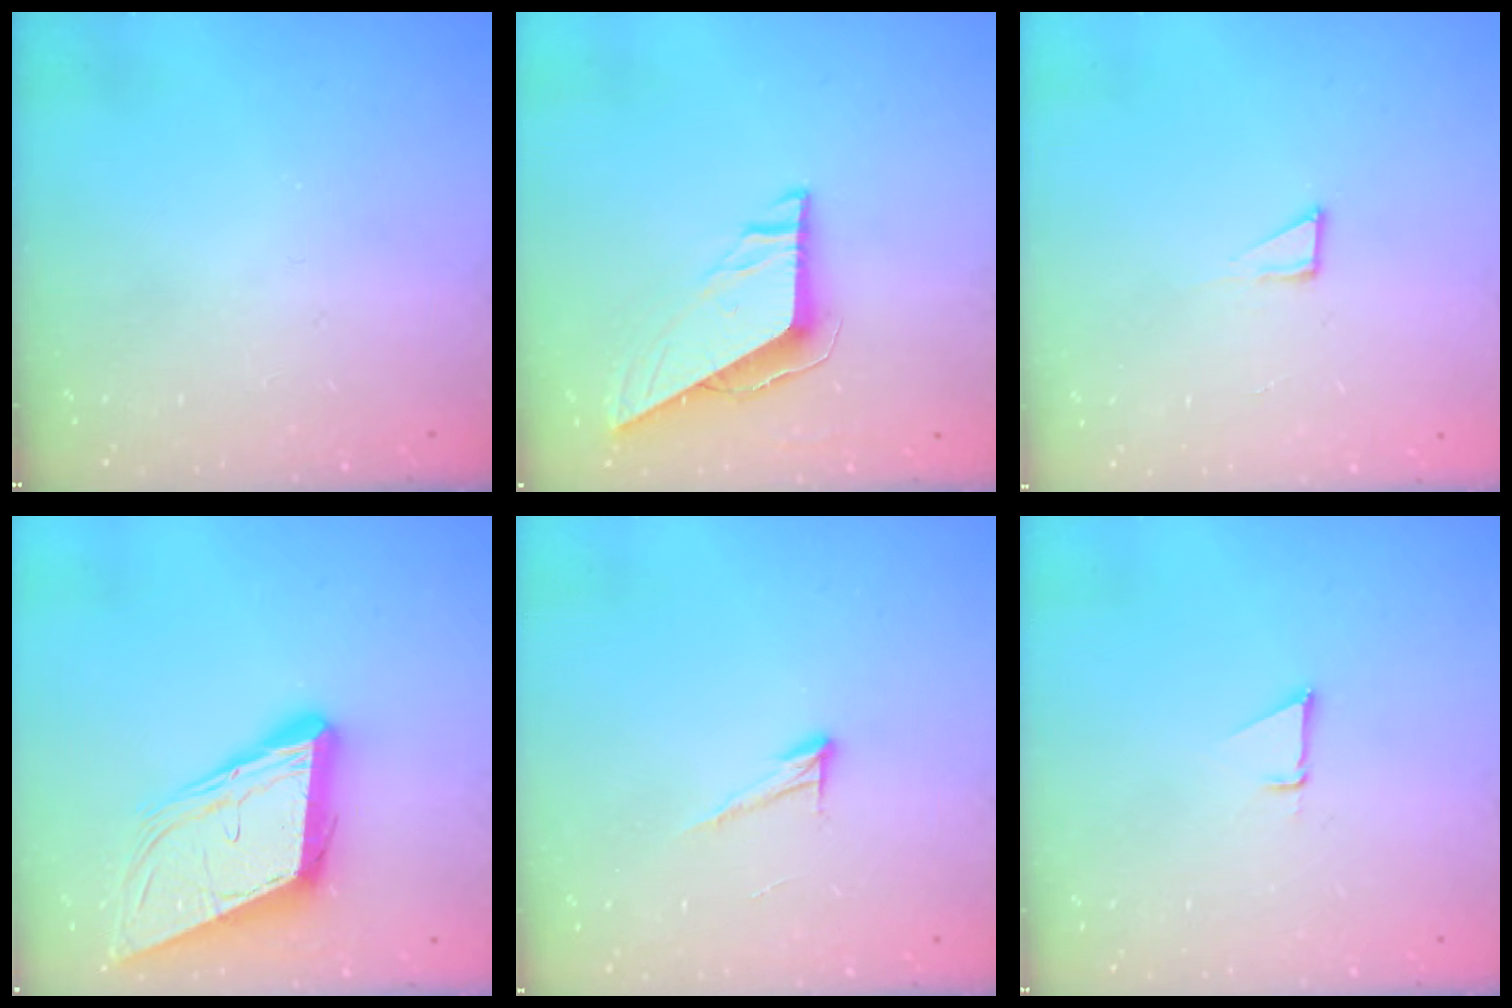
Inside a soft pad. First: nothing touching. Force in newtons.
{"total": 9.5, "press": 9.4, "slide": 0.9}
{"total": 4.1, "press": 4.1, "slide": 0.3}
{"total": 14.8, "press": 14.1, "slide": 4.2}
{"total": 7.1, "press": 7.0, "slide": 0.4}
{"total": 1.5, "press": 1.5, "slide": 0.0}